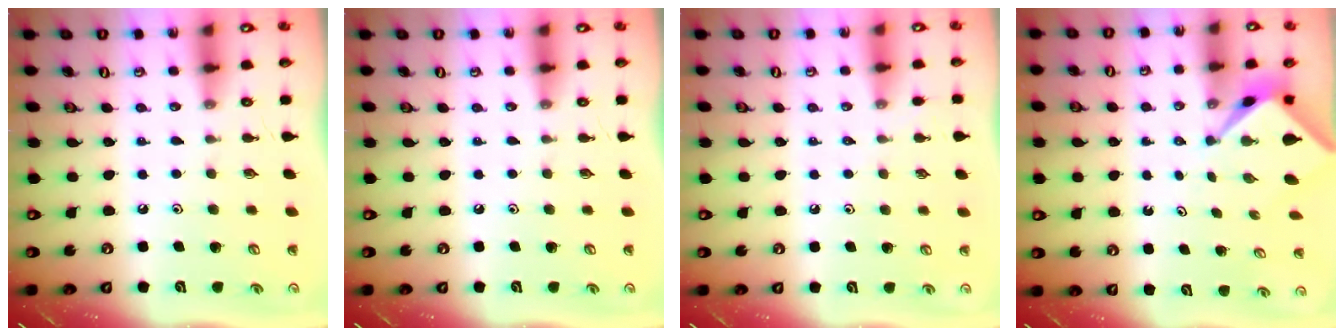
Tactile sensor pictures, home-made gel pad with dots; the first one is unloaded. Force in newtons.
{"total": 0.0}
{"total": 1.9, "press": 1.8, "slide": 0.4}
{"total": 2.2, "press": 2.2, "slide": 0.3}